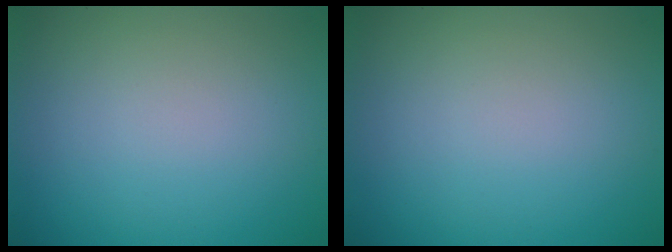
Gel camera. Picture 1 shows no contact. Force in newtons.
{"total": 0.0}